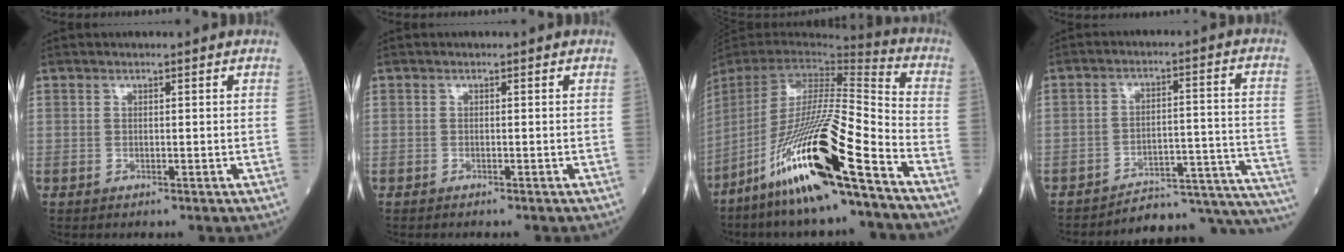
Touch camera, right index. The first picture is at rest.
{"total": 1.1, "force": [-0.7, 0.6, 0.6], "torque": [-0.018, -0.002, -0.009]}
{"total": 25.4, "force": [-14.8, 3.0, 20.4], "torque": [-0.412, -0.056, -0.278]}
{"total": 21.8, "force": [-21.1, 2.2, 4.8], "torque": [-0.010, 0.034, -0.277]}